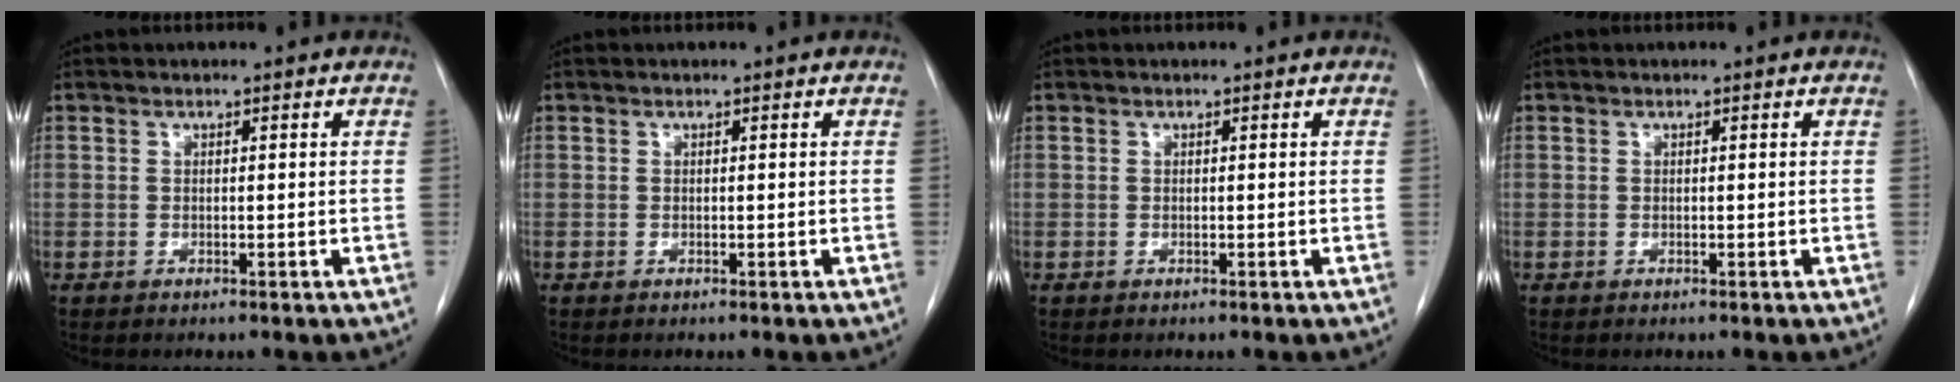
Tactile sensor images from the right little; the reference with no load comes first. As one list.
[{"total": 0.0}, {"total": 0.0}, {"total": 0.0}]